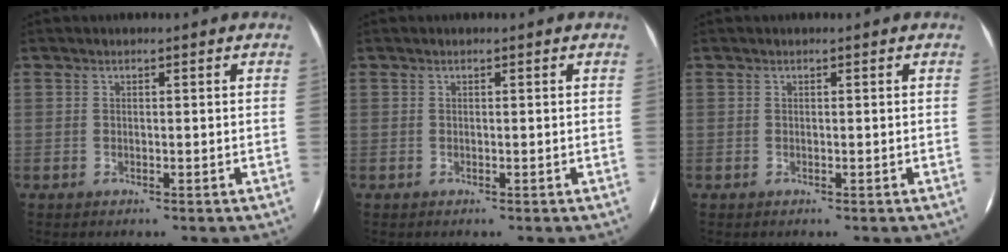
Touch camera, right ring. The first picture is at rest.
{"total": 0.0}
{"total": 0.0}